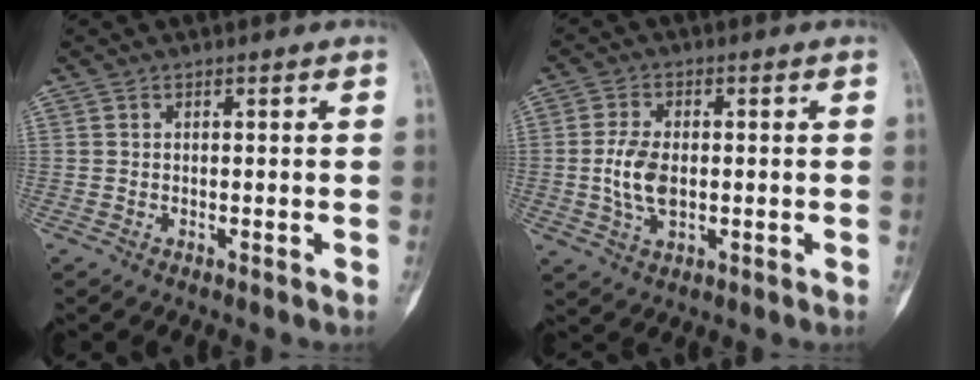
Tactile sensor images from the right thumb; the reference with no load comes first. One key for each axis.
{"total": 7.0, "fx": -0.4, "fy": 4.0, "fz": 5.7, "tx": -0.116, "ty": -0.002, "tz": -0.005}